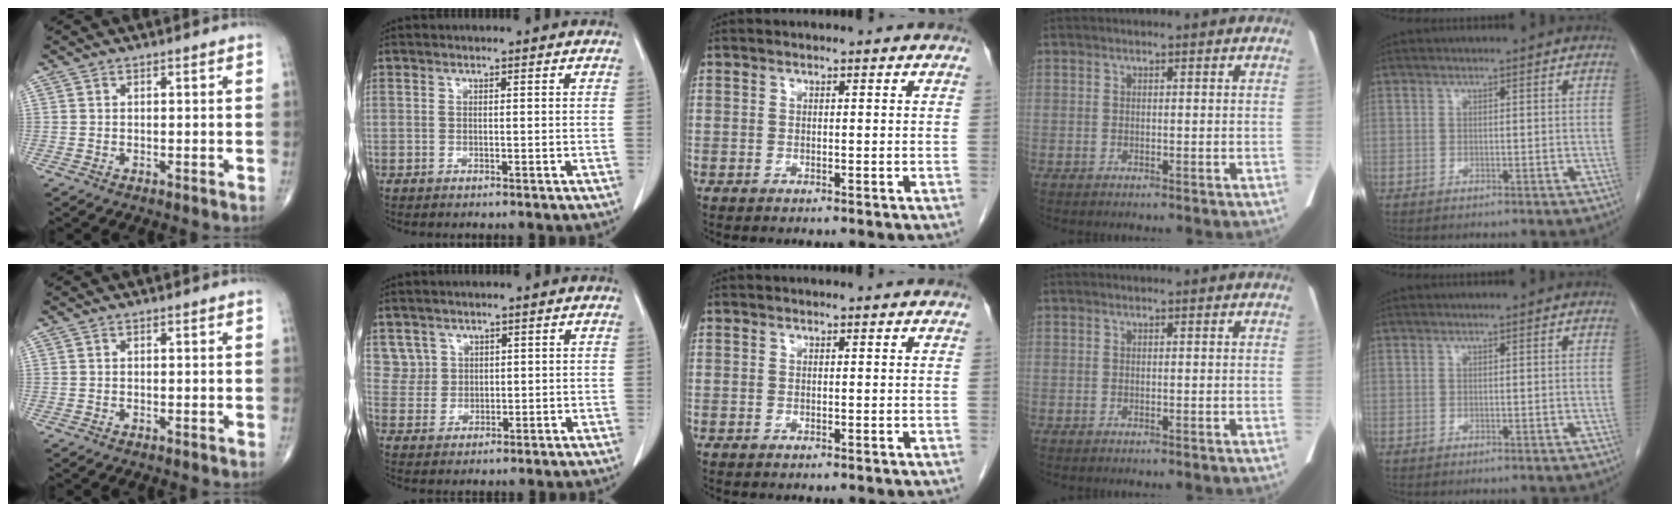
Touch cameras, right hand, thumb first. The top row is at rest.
{"index": {"total": 3.8, "force": [2.2, 3.1, -0.4], "torque": [0.023, 0.003, 0.042]}}